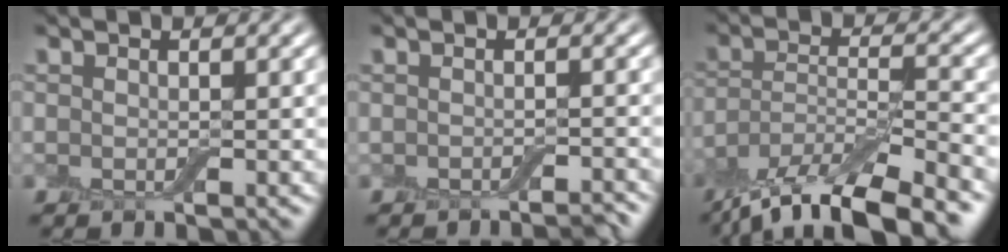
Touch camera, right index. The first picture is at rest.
{"total": 1.6, "force": [-1.4, 0.2, 0.7], "torque": [-0.002, -0.003, -0.021]}
{"total": 11.3, "force": [-9.1, 2.9, 6.0], "torque": [-0.112, -0.014, -0.156]}